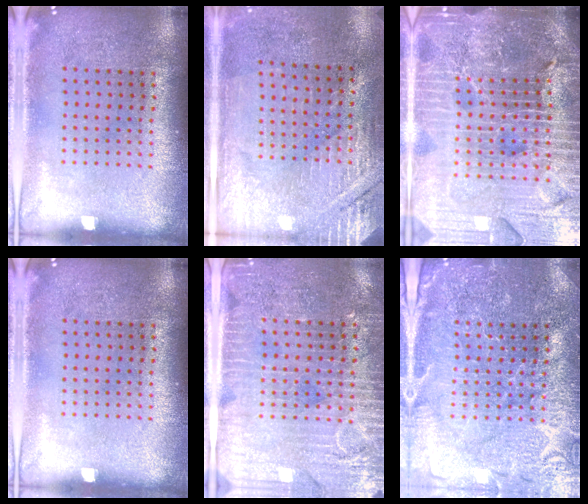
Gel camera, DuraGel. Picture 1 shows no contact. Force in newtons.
{"total": 2.9, "press": 2.7, "slide": 1.1}
{"total": 6.5, "press": 5.7, "slide": 3.1}
{"total": 0.0}
{"total": 3.6, "press": 3.2, "slide": 1.8}
{"total": 3.8, "press": 3.7, "slide": 1.0}